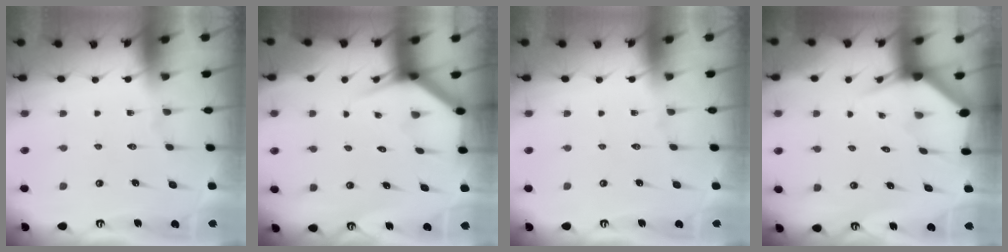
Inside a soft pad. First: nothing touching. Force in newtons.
{"total": 3.4, "press": 3.4, "slide": 0.2}
{"total": 0.0}
{"total": 2.8, "press": 2.8, "slide": 0.0}